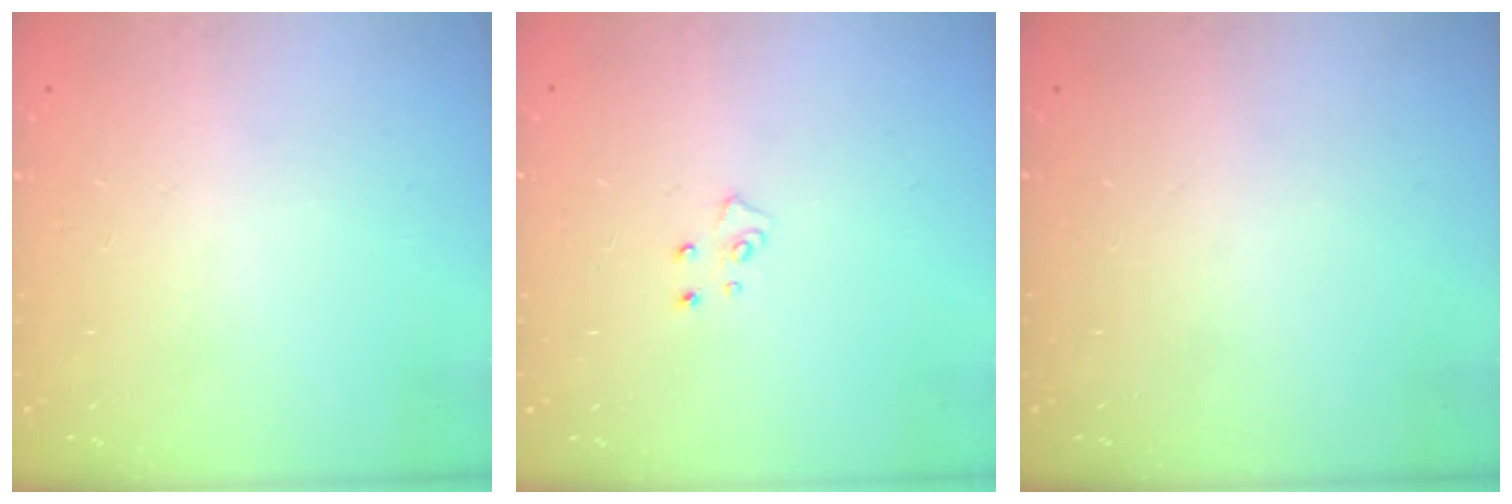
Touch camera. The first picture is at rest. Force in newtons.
{"total": 5.1, "press": 5.1, "slide": 0.4}
{"total": 0.0}